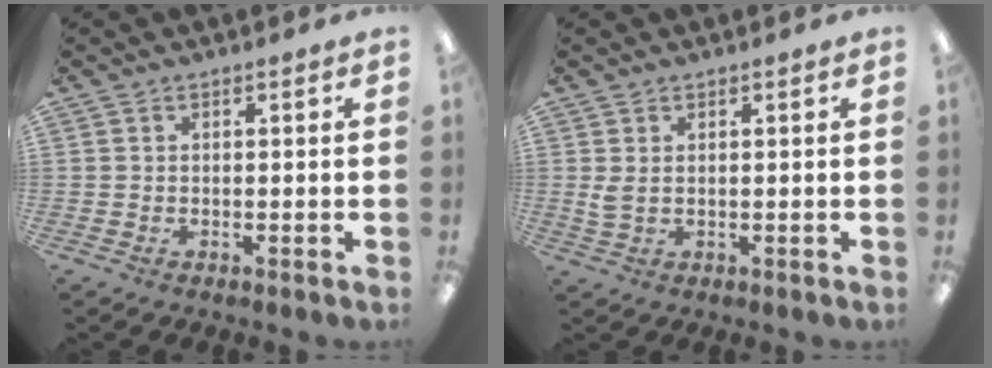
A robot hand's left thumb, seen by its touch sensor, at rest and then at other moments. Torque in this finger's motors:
{"motor_torque": [0.02, 0.02, -0.19, 0.12, 0.03]}